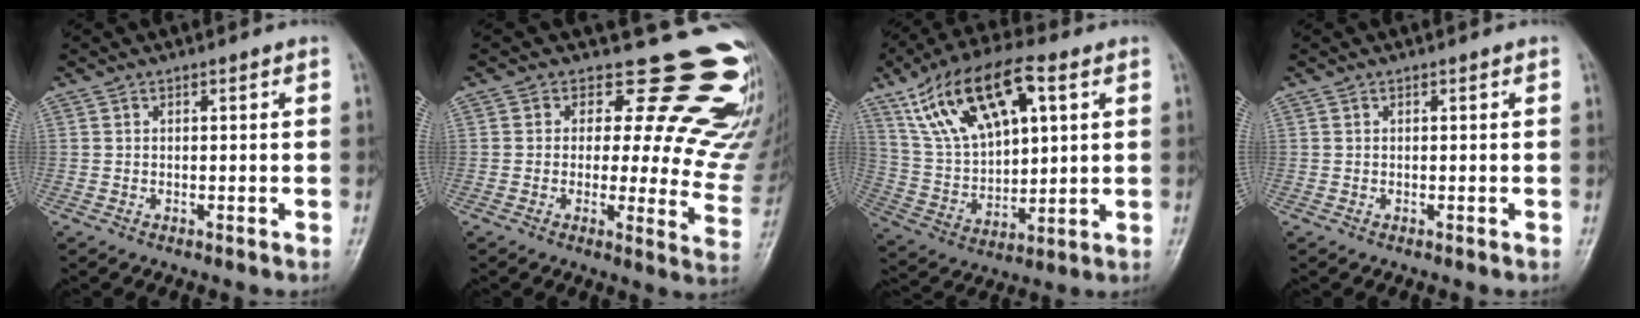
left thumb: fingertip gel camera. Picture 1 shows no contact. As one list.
[{"total": 19.8, "force": [13.4, 9.3, 11.2], "torque": [-0.084, -0.079, 0.130]}, {"total": 19.2, "force": [8.6, 9.3, 14.4], "torque": [-0.239, -0.009, 0.163]}, {"total": 0.0}]